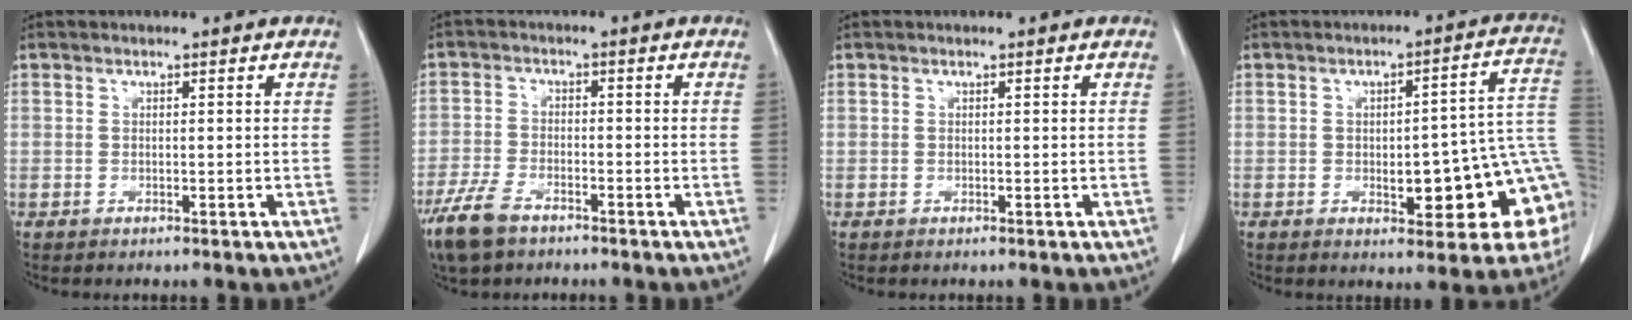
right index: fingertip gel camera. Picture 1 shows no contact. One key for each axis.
{"total": 6.8, "fx": -4.8, "fy": 2.8, "fz": 3.8, "tx": -0.088, "ty": -0.008, "tz": -0.089}
{"total": 0.0}
{"total": 15.2, "fx": -2.9, "fy": 4.3, "fz": 14.3, "tx": -0.116, "ty": 0.034, "tz": -0.026}